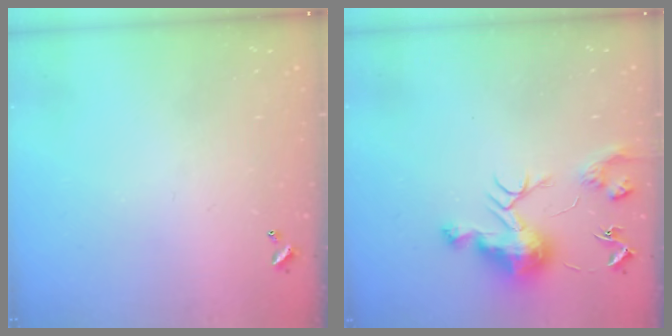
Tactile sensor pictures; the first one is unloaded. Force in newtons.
{"total": 10.0, "press": 10.0, "slide": 0.6}